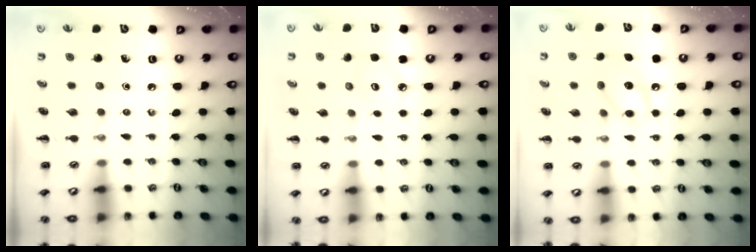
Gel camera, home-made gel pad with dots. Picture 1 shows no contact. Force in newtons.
{"total": 5.2, "press": 5.1, "slide": 1.1}
{"total": 11.9, "press": 11.8, "slide": 1.5}